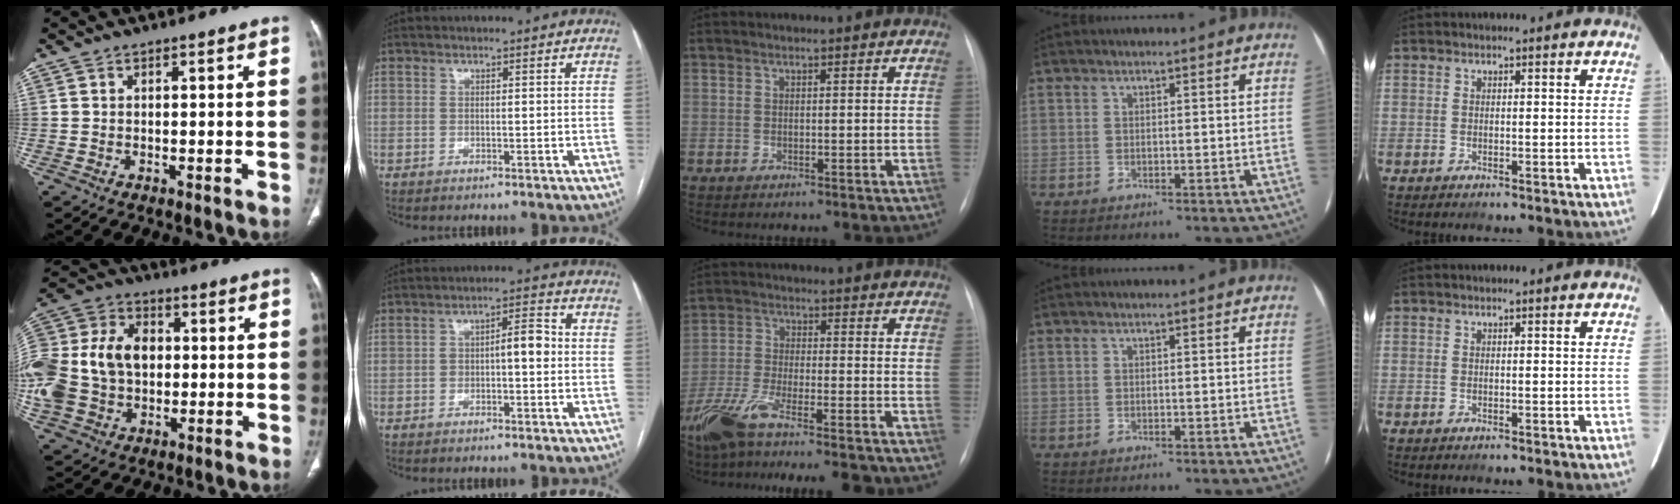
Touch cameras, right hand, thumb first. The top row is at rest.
{"thumb": {"total": 22.2, "force": [0.5, 16.4, 15.0], "torque": [-0.337, 0.028, 0.020]}, "index": {"total": 4.6, "force": [-0.6, 1.4, 4.3], "torque": [-0.064, 0.028, -0.009]}, "middle": {"total": 16.6, "force": [-13.8, 2.5, 8.9], "torque": [-0.179, -0.018, -0.225]}}